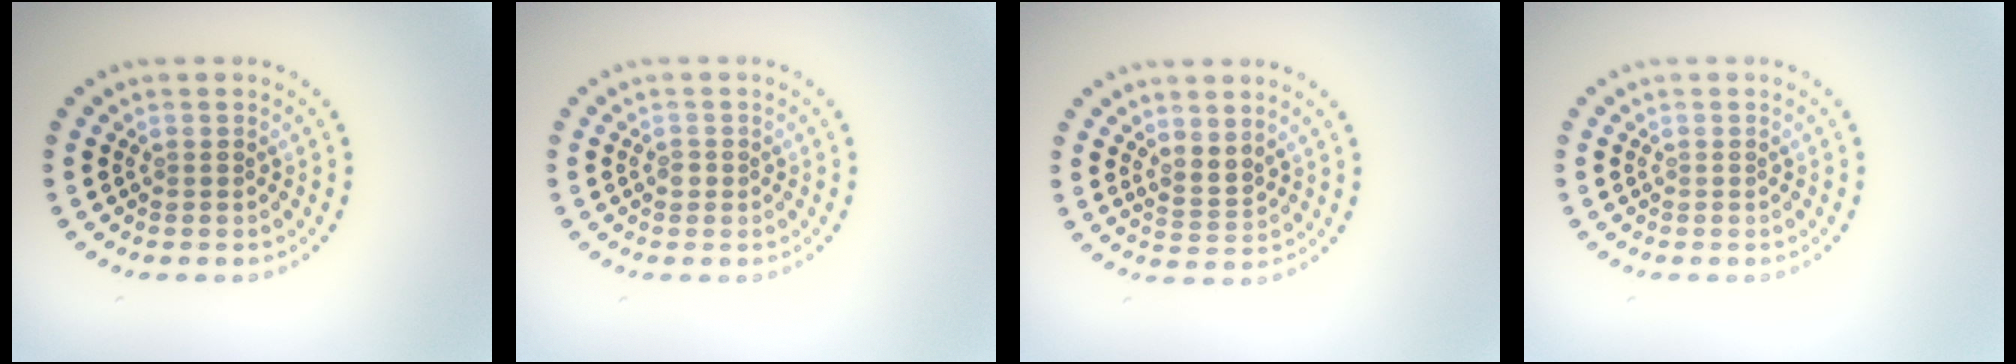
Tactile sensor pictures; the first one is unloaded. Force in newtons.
{"total": 0.8, "press": 0.7, "slide": 0.3}
{"total": 2.0, "press": 1.4, "slide": 1.5}
{"total": 0.0}